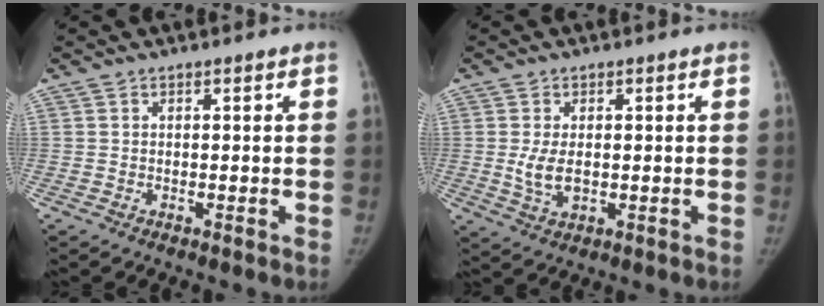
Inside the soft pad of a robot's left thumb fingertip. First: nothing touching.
{"total": 5.0, "force": [-0.1, 3.0, 4.0], "torque": [-0.078, -0.008, 0.005]}